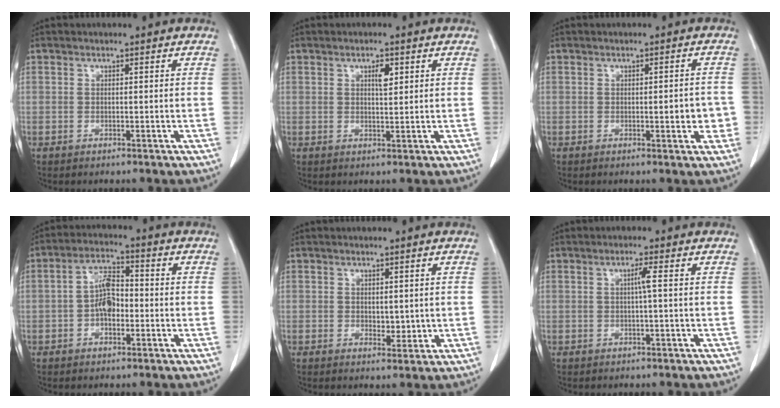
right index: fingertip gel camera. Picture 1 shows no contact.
{"total": 2.3, "force": [1.0, 0.7, 1.9], "torque": [-0.034, -0.001, 0.017]}
{"total": 3.3, "force": [-0.6, 0.9, 3.1], "torque": [-0.038, 0.002, -0.007]}
{"total": 5.7, "force": [-1.0, 2.8, 4.8], "torque": [-0.095, 0.015, -0.025]}
{"total": 2.1, "force": [0.3, 1.3, 1.7], "torque": [-0.022, -0.007, 0.009]}
{"total": 1.8, "force": [0.2, -0.4, 1.7], "torque": [-0.029, 0.002, 0.003]}